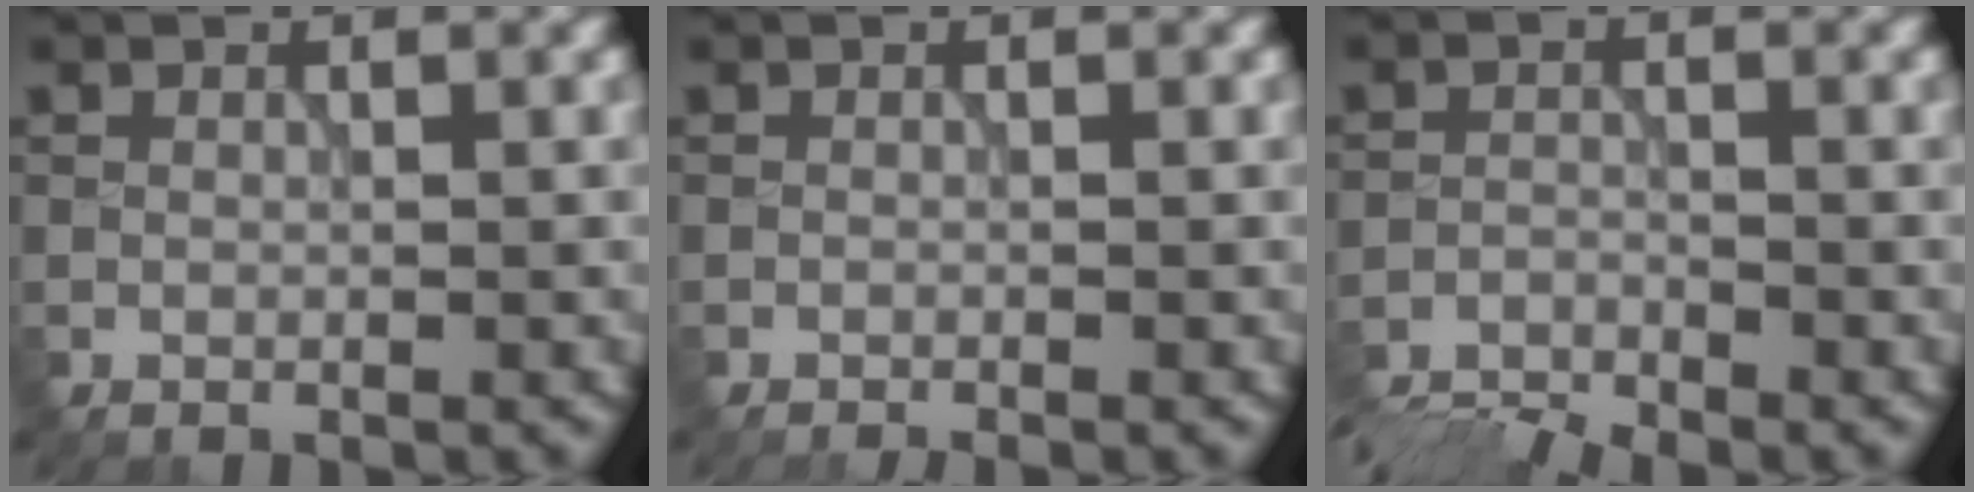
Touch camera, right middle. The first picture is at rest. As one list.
[{"total": 0.8, "force": [-0.7, 0.1, 0.3], "torque": [0.002, -0.002, -0.015]}, {"total": 6.0, "force": [-5.8, 0.7, 1.6], "torque": [-0.040, -0.020, -0.104]}]